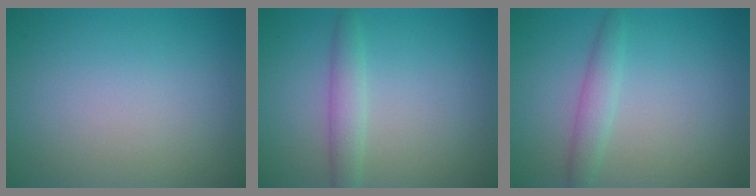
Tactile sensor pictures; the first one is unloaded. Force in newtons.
{"total": 2.1, "press": 2.1, "slide": 0.1}
{"total": 2.1, "press": 2.1, "slide": 0.1}